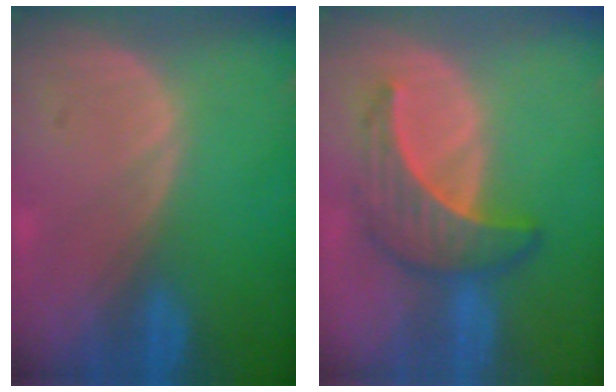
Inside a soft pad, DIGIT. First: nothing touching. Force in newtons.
{"total": 6.4, "press": 6.3, "slide": 1.0}